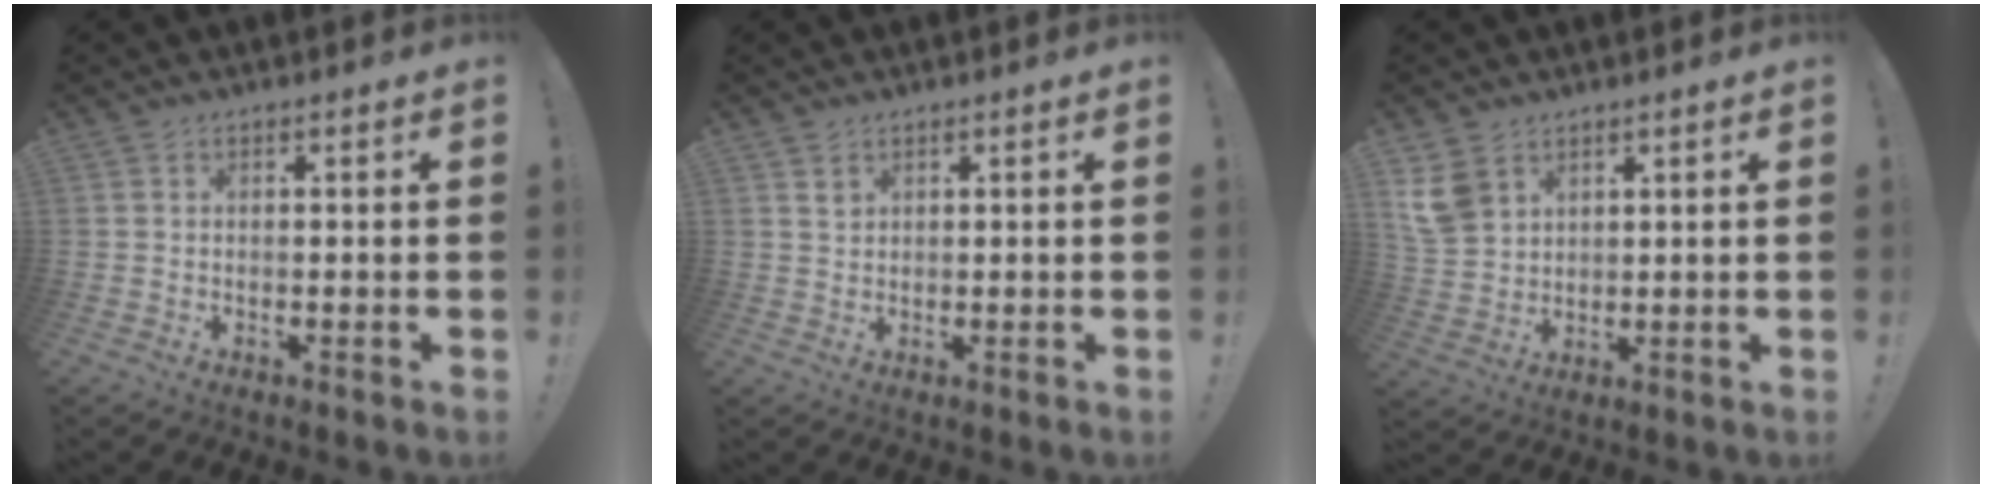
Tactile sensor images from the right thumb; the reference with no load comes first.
{"total": 1.7, "force": [1.3, 1.1, 0.5], "torque": [0.002, -0.009, 0.022]}
{"total": 8.0, "force": [4.8, 5.4, 3.5], "torque": [-0.063, -0.020, 0.097]}